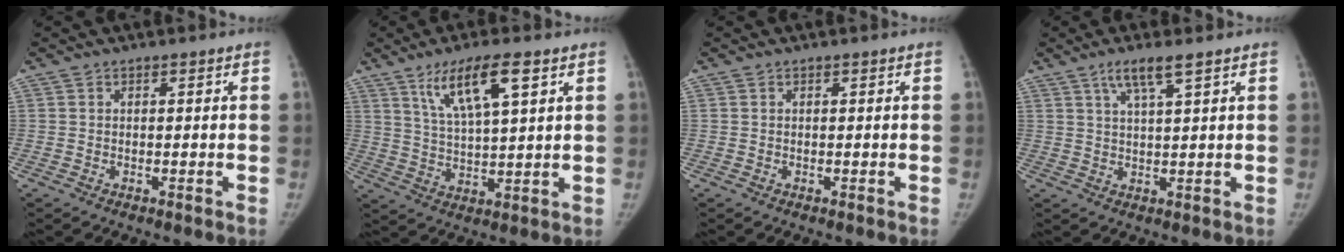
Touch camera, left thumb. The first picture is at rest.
{"total": 10.2, "force": [5.3, 2.2, 8.4], "torque": [-0.152, -0.017, 0.104]}
{"total": 0.0}
{"total": 4.8, "force": [2.9, 0.3, 3.8], "torque": [-0.078, -0.010, 0.061]}